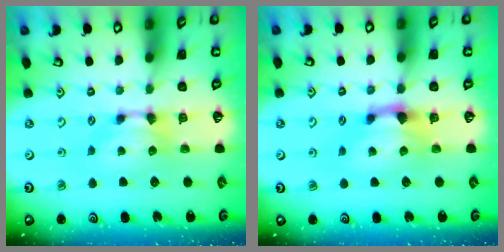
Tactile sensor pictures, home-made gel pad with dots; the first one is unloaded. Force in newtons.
{"total": 1.6, "press": 1.0, "slide": 1.3}